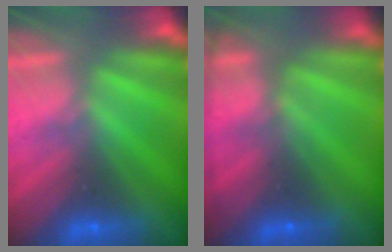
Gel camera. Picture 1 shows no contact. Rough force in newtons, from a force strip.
{"total": 7.6}